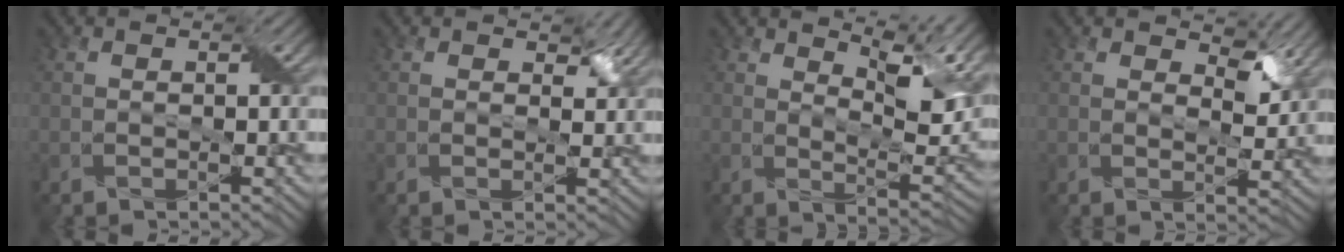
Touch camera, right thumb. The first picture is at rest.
{"total": 2.4, "force": [1.5, 1.2, 1.4], "torque": [-0.024, -0.005, 0.025]}
{"total": 11.0, "force": [6.3, 3.7, 8.2], "torque": [-0.133, 0.006, 0.094]}
{"total": 4.5, "force": [3.0, 2.0, 2.6], "torque": [-0.048, -0.008, 0.044]}